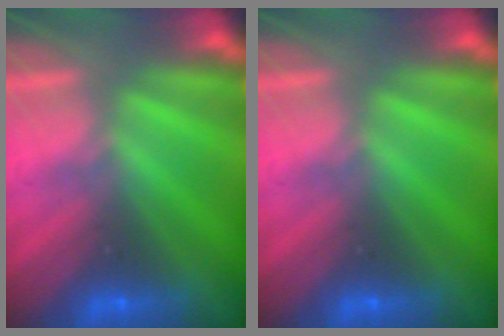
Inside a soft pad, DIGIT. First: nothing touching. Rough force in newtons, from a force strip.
{"total": 0.0}